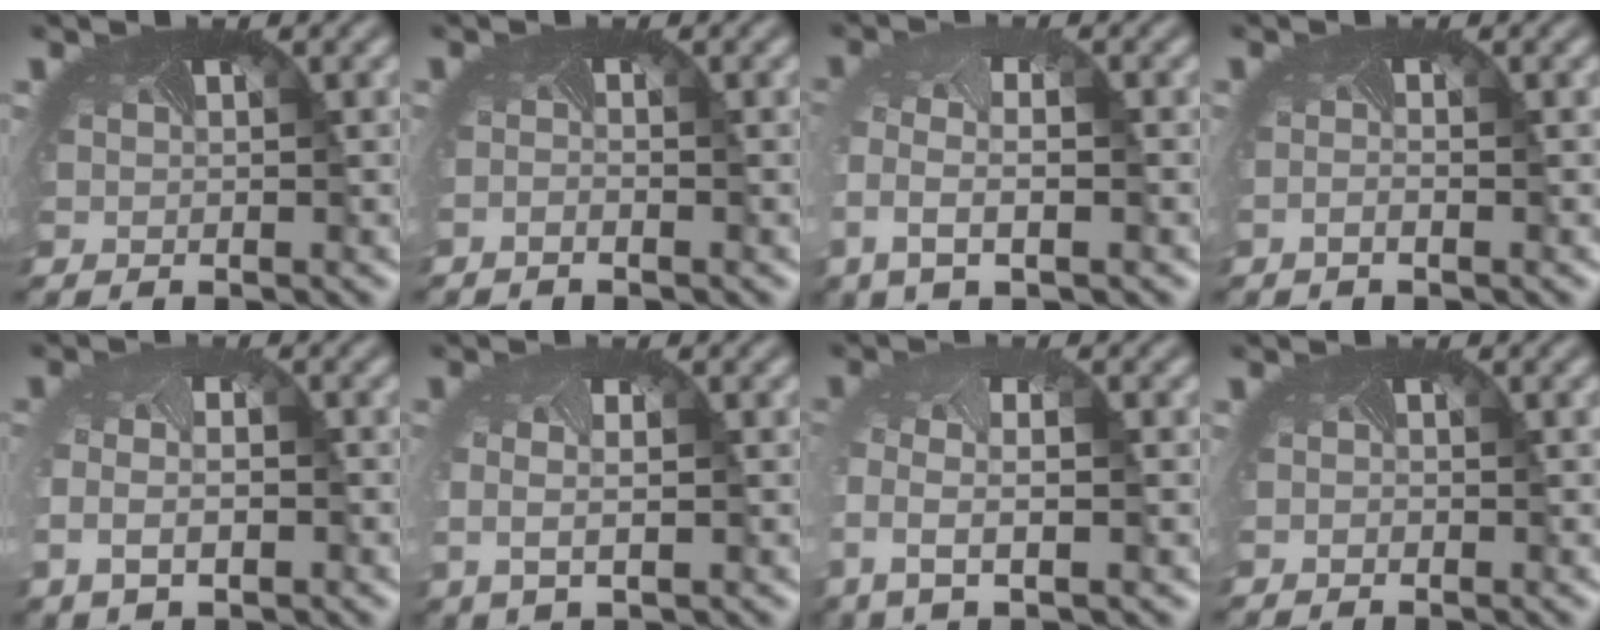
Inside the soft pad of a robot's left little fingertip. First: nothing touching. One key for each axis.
{"total": 1.1, "fx": -0.9, "fy": -0.4, "fz": -0.2, "tx": -0.009, "ty": -0.014, "tz": -0.016}
{"total": 3.7, "fx": -1.5, "fy": 1.8, "fz": 2.9, "tx": -0.095, "ty": -0.018, "tz": -0.029}
{"total": 0.8, "fx": -0.8, "fy": -0.3, "fz": 0.0, "tx": -0.011, "ty": -0.011, "tz": -0.012}
{"total": 3.6, "fx": -0.9, "fy": 2.3, "fz": 2.7, "tx": -0.075, "ty": -0.017, "tz": -0.010}
{"total": 2.1, "fx": -0.2, "fy": 1.2, "fz": 1.7, "tx": -0.056, "ty": -0.012, "tz": 0.003}
{"total": 3.8, "fx": -0.9, "fy": 1.8, "fz": 3.2, "tx": -0.095, "ty": -0.018, "tz": -0.019}
{"total": 0.5, "fx": -0.4, "fy": 0.3, "fz": -0.1, "tx": -0.004, "ty": -0.011, "tz": 0.000}